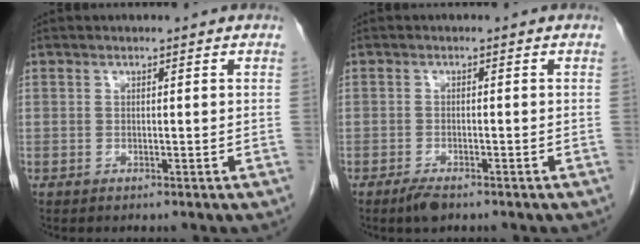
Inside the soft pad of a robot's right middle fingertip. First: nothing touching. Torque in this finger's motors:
{"motor_torque": [0.00, 0.05, 0.08, 0.01]}